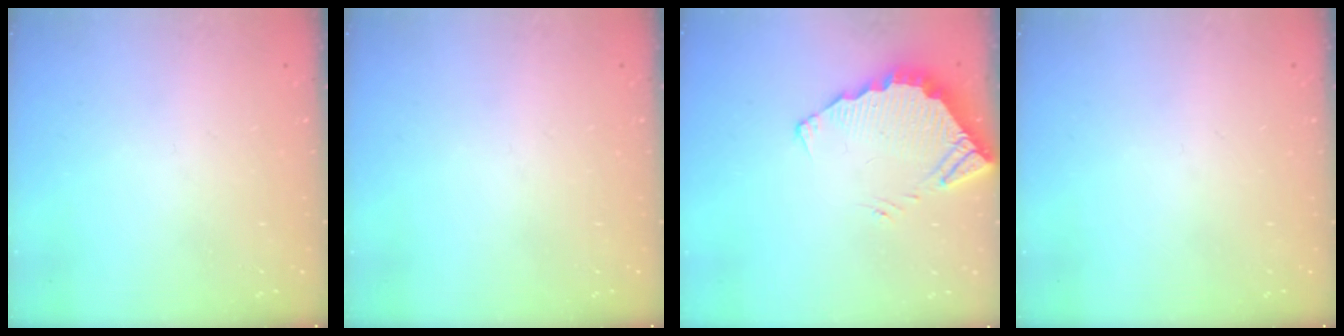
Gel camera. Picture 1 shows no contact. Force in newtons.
{"total": 0.0}
{"total": 3.9, "press": 3.9, "slide": 0.3}
{"total": 0.0}